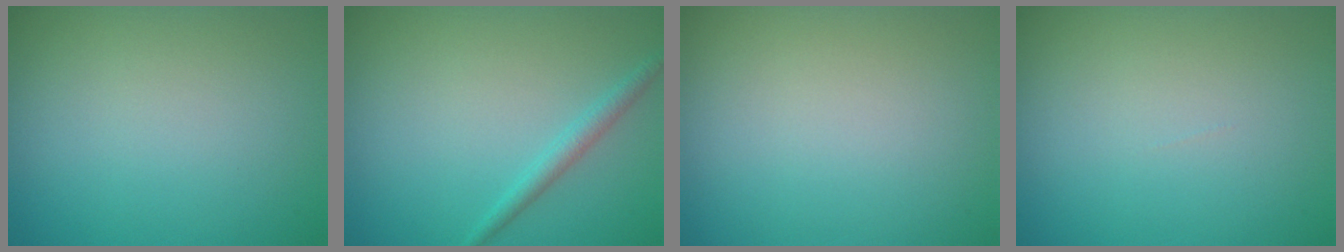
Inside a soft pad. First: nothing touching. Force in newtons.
{"total": 1.5, "press": 1.5, "slide": 0.1}
{"total": 0.0}
{"total": 0.0}